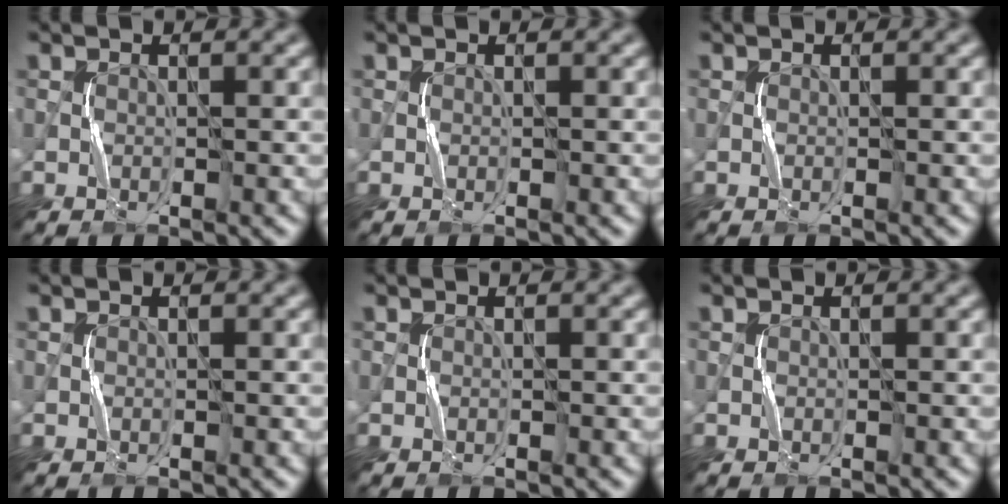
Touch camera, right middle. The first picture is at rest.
{"total": 0.0}
{"total": 0.0}
{"total": 0.0}
{"total": 0.0}
{"total": 0.0}